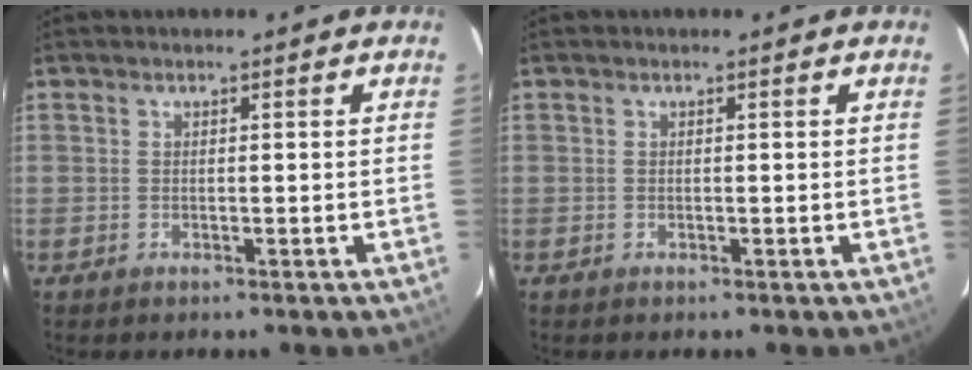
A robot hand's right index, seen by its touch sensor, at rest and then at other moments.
{"total": 0.0}